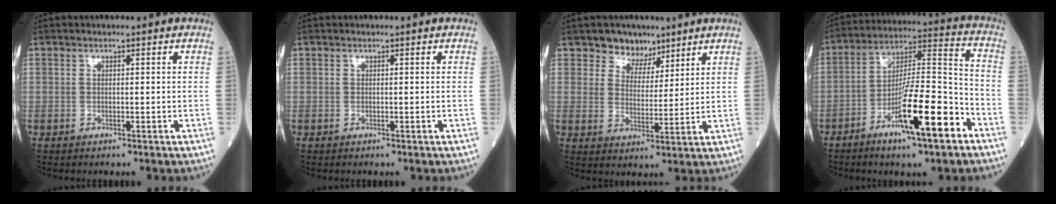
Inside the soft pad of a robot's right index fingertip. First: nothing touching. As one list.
[{"total": 0.0}, {"total": 5.6, "force": [4.2, 3.6, 0.8], "torque": [-0.010, 0.000, 0.074]}, {"total": 15.1, "force": [-7.6, 1.6, 13.0], "torque": [-0.224, -0.007, -0.127]}]